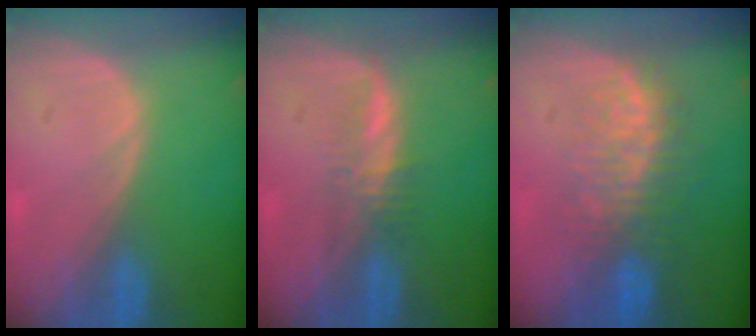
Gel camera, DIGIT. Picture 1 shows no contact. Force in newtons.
{"total": 2.8, "press": 2.7, "slide": 0.5}
{"total": 8.3, "press": 7.6, "slide": 3.4}